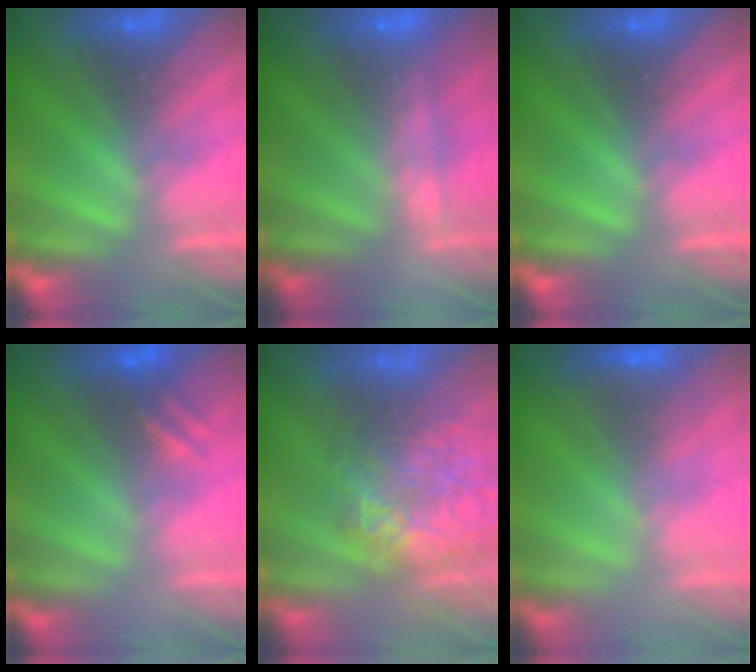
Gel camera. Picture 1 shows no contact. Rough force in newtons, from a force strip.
{"total": 2.2}
{"total": 0.0}
{"total": 2.6}
{"total": 10.2}
{"total": 2.4}